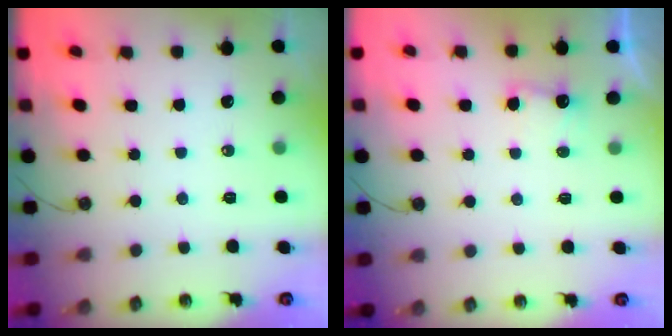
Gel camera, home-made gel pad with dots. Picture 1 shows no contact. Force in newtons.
{"total": 3.6, "press": 3.5, "slide": 1.0}